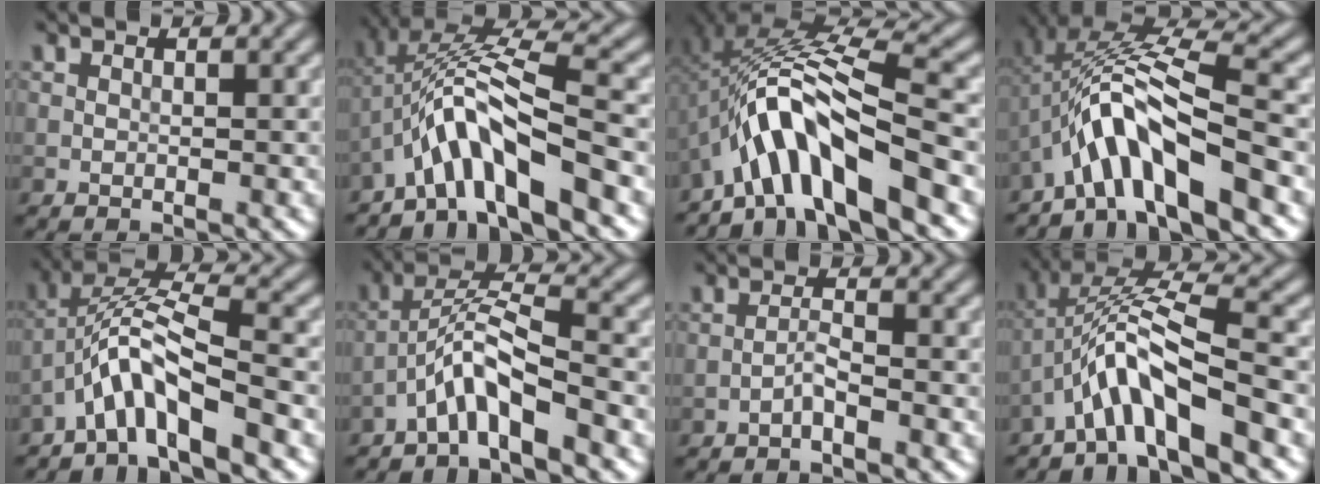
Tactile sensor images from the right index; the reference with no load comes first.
{"total": 7.9, "force": [-3.8, 1.8, 6.8], "torque": [-0.119, 0.020, -0.076]}
{"total": 9.6, "force": [-5.1, 2.4, 7.8], "torque": [-0.128, 0.019, -0.093]}
{"total": 9.0, "force": [-3.9, 2.2, 7.8], "torque": [-0.137, 0.022, -0.076]}
{"total": 5.9, "force": [-3.4, 1.1, 4.7], "torque": [-0.090, 0.014, -0.070]}
{"total": 4.8, "force": [-3.1, 0.6, 3.6], "torque": [-0.069, 0.015, -0.063]}
{"total": 1.4, "force": [-1.0, 0.0, 0.9], "torque": [-0.016, 0.007, -0.022]}
{"total": 7.2, "force": [-3.6, 1.5, 6.1], "torque": [-0.114, 0.017, -0.073]}